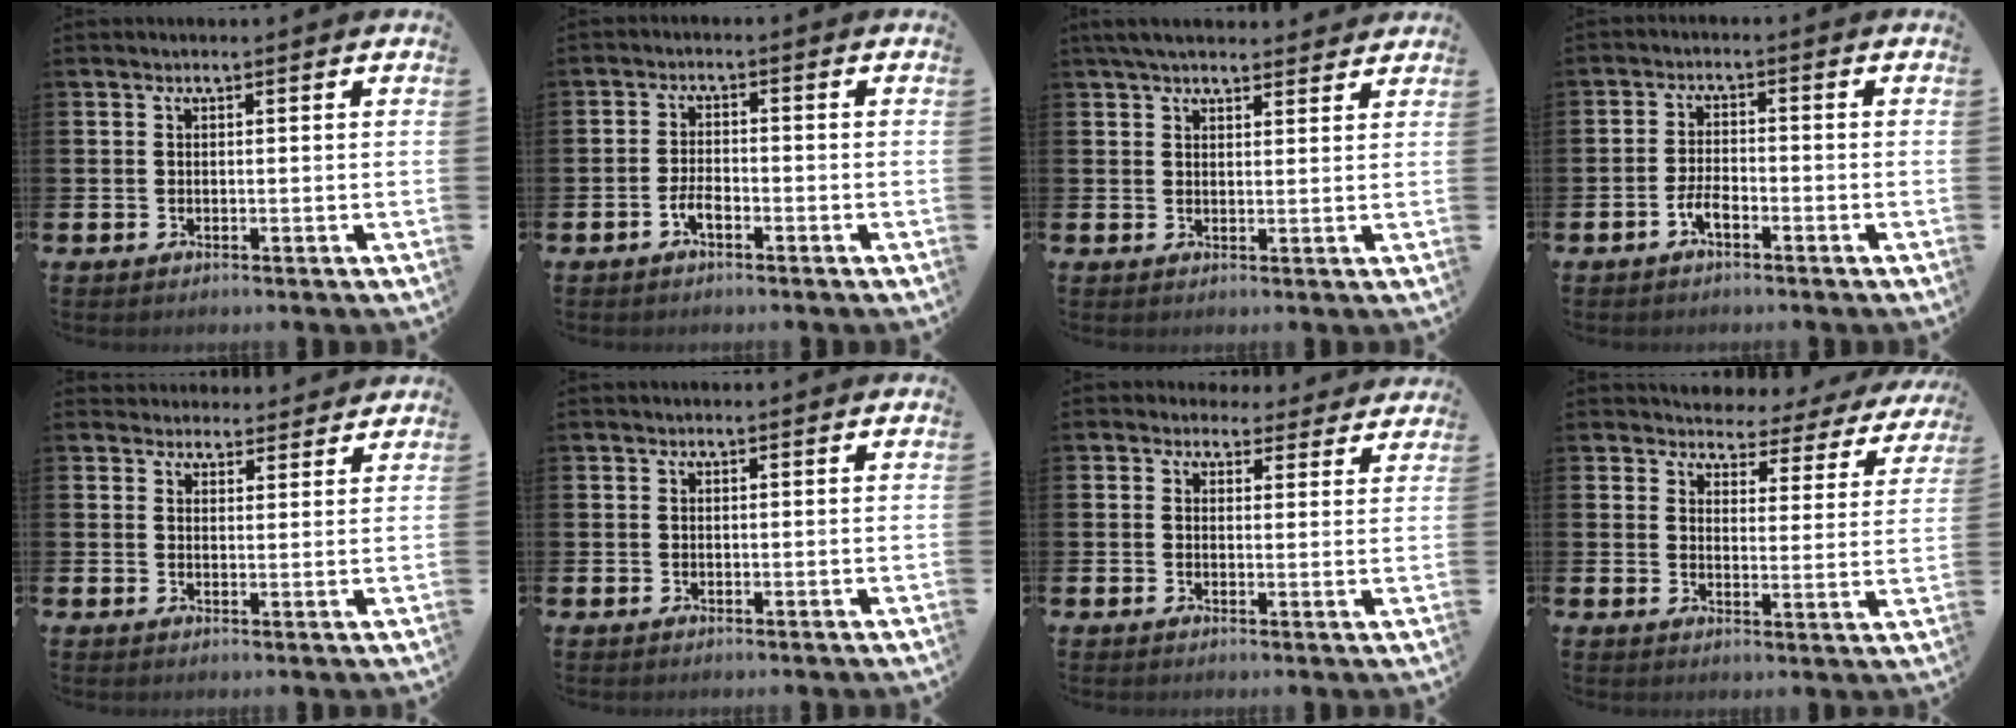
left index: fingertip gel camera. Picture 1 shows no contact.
{"total": 2.3, "force": [-1.2, 0.9, 1.8], "torque": [-0.039, 0.006, -0.022]}
{"total": 4.5, "force": [4.1, 1.2, 1.4], "torque": [-0.033, -0.010, 0.077]}
{"total": 2.7, "force": [-1.5, 0.9, 2.0], "torque": [-0.041, 0.007, -0.026]}
{"total": 3.5, "force": [3.2, 1.2, -0.3], "torque": [0.008, -0.017, 0.058]}
{"total": 0.0}
{"total": 3.1, "force": [2.7, 1.5, 0.0], "torque": [0.002, -0.015, 0.044]}
{"total": 3.0, "force": [2.8, 1.1, 0.0], "torque": [-0.014, -0.035, 0.039]}